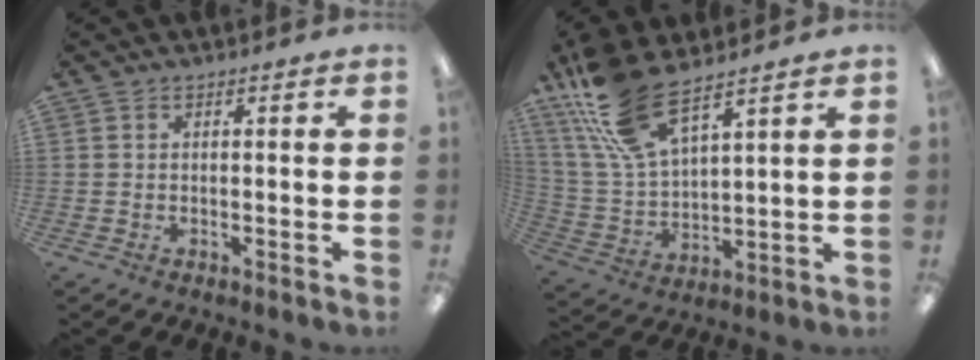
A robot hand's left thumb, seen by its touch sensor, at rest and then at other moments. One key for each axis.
{"total": 16.4, "fx": 11.4, "fy": 6.0, "fz": 10.1, "tx": -0.242, "ty": -0.050, "tz": 0.204}